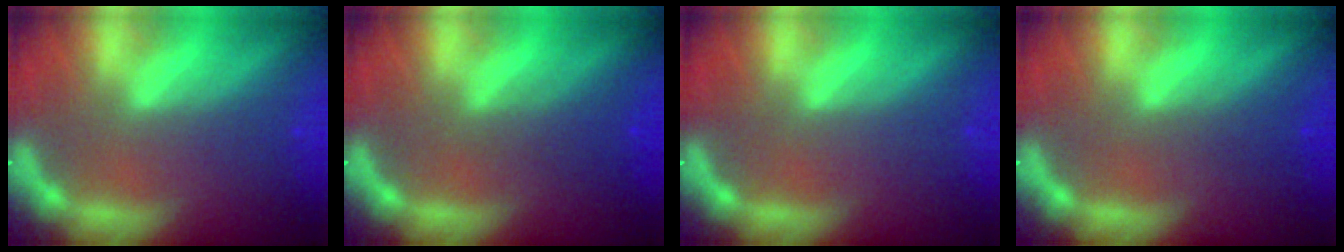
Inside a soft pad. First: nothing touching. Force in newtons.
{"total": 2.5}
{"total": 0.0}
{"total": 1.4}